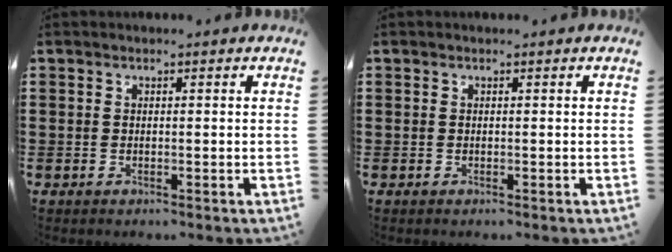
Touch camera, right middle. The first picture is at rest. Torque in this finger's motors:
{"motor_torque": [0.06, -0.04, 0.07, 0.01]}